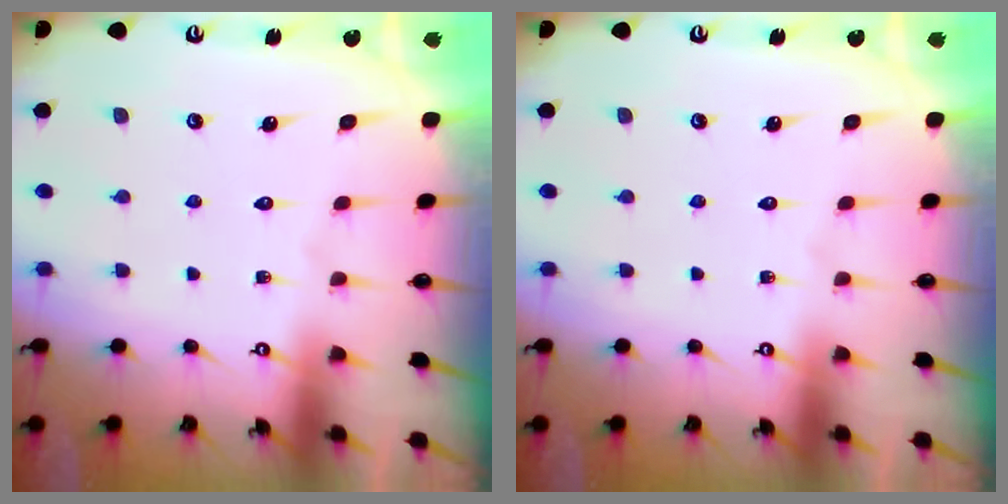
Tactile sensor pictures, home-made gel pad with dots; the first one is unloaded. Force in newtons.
{"total": 0.0}